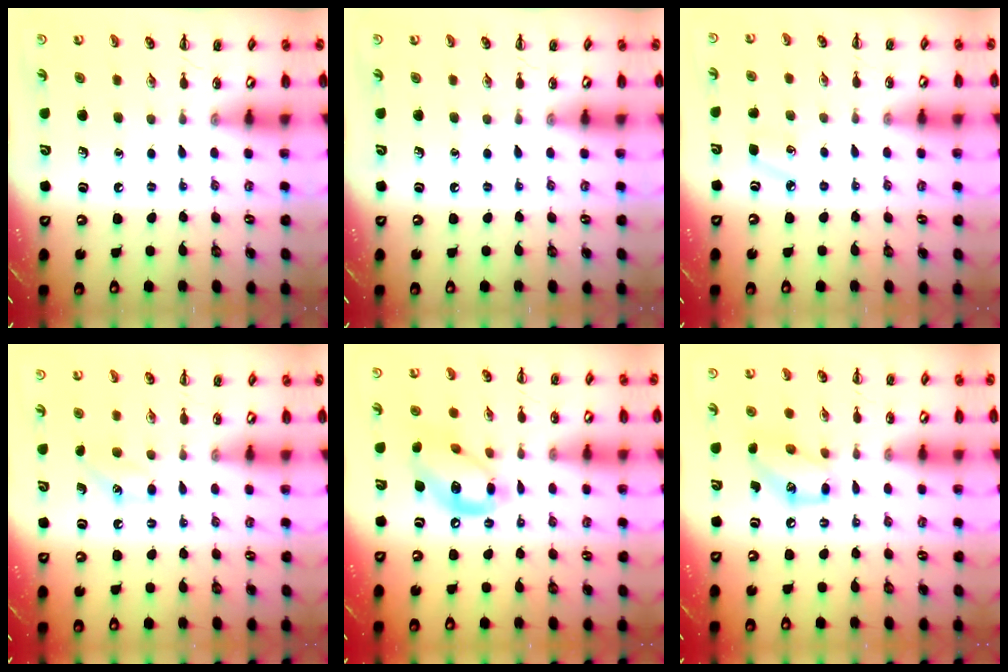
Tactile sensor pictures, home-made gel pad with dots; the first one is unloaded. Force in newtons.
{"total": 0.0}
{"total": 4.4, "press": 4.2, "slide": 1.3}
{"total": 6.6, "press": 6.5, "slide": 1.5}
{"total": 13.9, "press": 13.5, "slide": 3.4}
{"total": 11.1, "press": 11.0, "slide": 1.4}